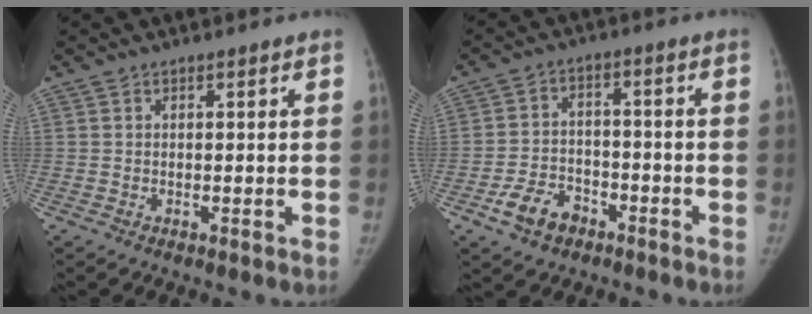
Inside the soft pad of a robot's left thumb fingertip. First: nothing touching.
{"total": 7.7, "force": [-4.5, 5.1, 3.6], "torque": [-0.053, 0.028, -0.078]}